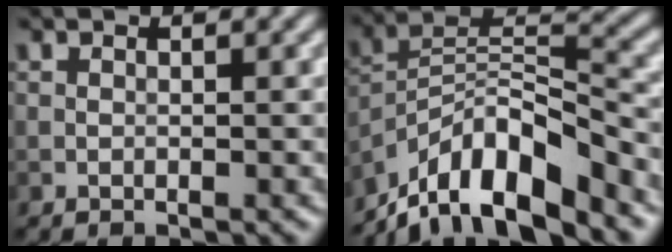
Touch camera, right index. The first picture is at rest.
{"total": 11.0, "force": [-8.4, 3.3, 6.3], "torque": [-0.098, 0.009, -0.160]}